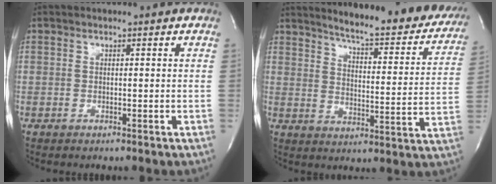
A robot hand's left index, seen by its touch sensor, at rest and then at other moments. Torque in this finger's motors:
{"motor_torque": [0.00, -0.11, 0.39, 0.08]}